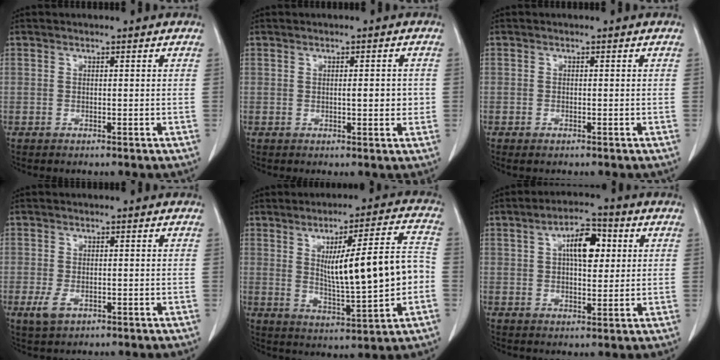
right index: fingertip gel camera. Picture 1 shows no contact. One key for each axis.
{"total": 2.8, "fx": -0.1, "fy": 1.0, "fz": 2.6, "tx": -0.040, "ty": 0.001, "tz": 0.001}
{"total": 1.0, "fx": -0.7, "fy": 0.3, "fz": 0.7, "tx": -0.013, "ty": -0.001, "tz": -0.007}
{"total": 3.1, "fx": -1.3, "fy": 1.7, "fz": 2.2, "tx": -0.048, "ty": -0.002, "tz": -0.015}
{"total": 14.5, "fx": 0.0, "fy": 1.6, "fz": 14.4, "tx": -0.221, "ty": 0.009, "tz": 0.009}
{"total": 7.7, "fx": 2.0, "fy": 3.4, "fz": 6.6, "tx": -0.109, "ty": 0.019, "tz": 0.031}